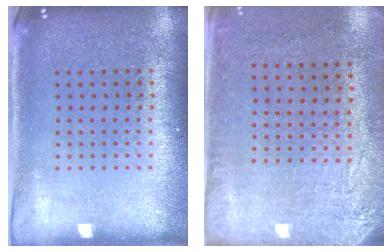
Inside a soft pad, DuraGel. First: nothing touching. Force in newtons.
{"total": 2.9, "press": 2.4, "slide": 1.6}